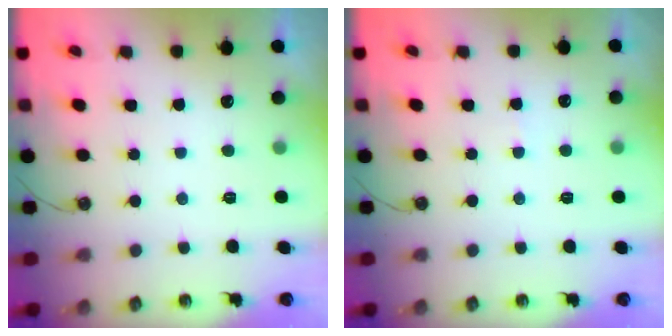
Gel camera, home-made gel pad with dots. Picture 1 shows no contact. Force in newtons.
{"total": 2.8, "press": 2.8, "slide": 0.4}